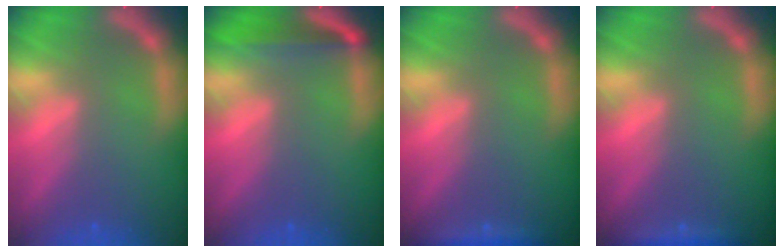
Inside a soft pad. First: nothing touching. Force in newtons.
{"total": 4.0}
{"total": 1.9}
{"total": 1.9}